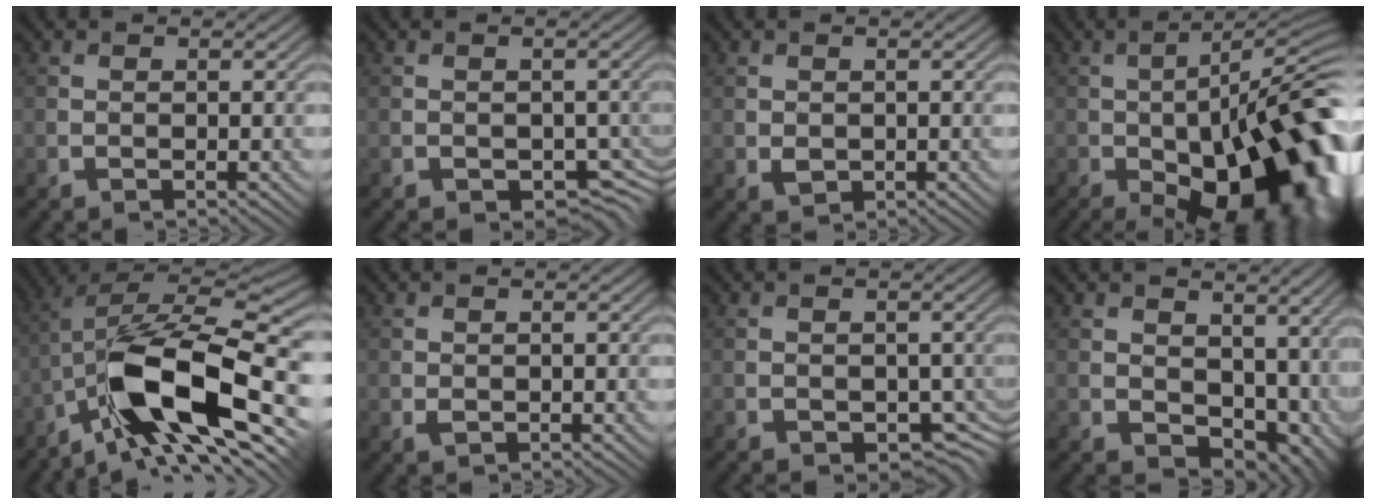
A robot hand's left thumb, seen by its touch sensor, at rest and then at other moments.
{"total": 2.3, "force": [-0.9, 1.8, 1.3], "torque": [-0.025, -0.013, -0.015]}
{"total": 1.1, "force": [0.1, 1.0, 0.4], "torque": [-0.014, -0.003, 0.002]}
{"total": 20.3, "force": [-8.2, 8.4, 16.6], "torque": [-0.210, -0.026, -0.120]}
{"total": 13.8, "force": [-5.5, 4.3, 11.9], "torque": [-0.207, 0.011, -0.106]}
{"total": 0.7, "force": [0.0, 0.6, 0.3], "torque": [-0.010, -0.001, 0.000]}
{"total": 2.4, "force": [-0.6, 1.9, 1.3], "torque": [-0.028, -0.014, -0.010]}
{"total": 9.2, "force": [1.5, 6.5, 6.3], "torque": [-0.112, -0.032, 0.043]}